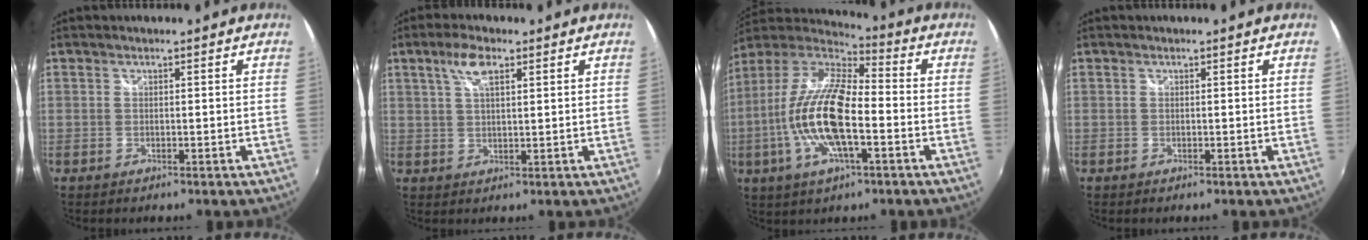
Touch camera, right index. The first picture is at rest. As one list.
[{"total": 5.1, "force": [2.6, 1.8, 4.0], "torque": [-0.076, 0.008, 0.049]}, {"total": 18.1, "force": [-4.3, 5.9, 16.6], "torque": [-0.330, -0.005, -0.090]}, {"total": 0.0}]